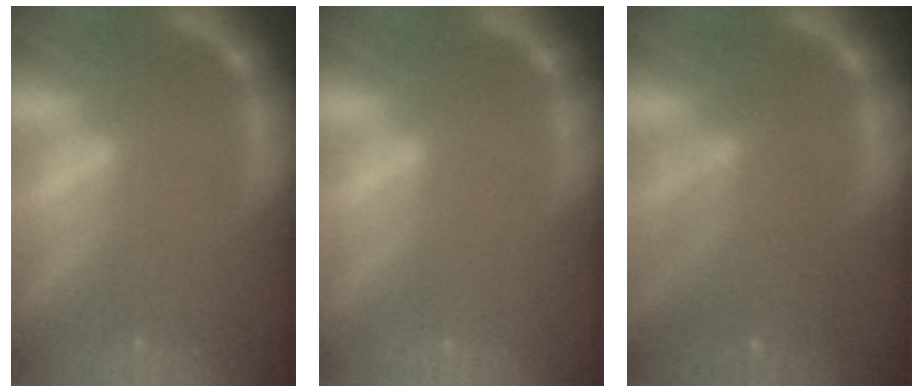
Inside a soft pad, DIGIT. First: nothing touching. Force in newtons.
{"total": 0.0}
{"total": 5.6}